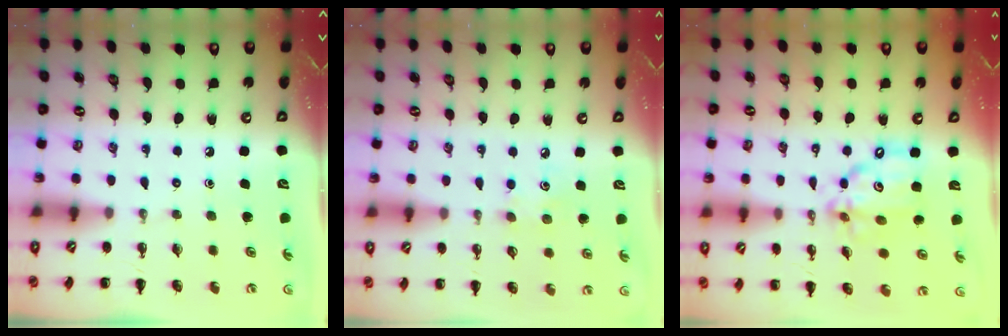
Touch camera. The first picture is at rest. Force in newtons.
{"total": 4.5, "press": 4.3, "slide": 1.1}
{"total": 13.3, "press": 12.9, "slide": 3.4}